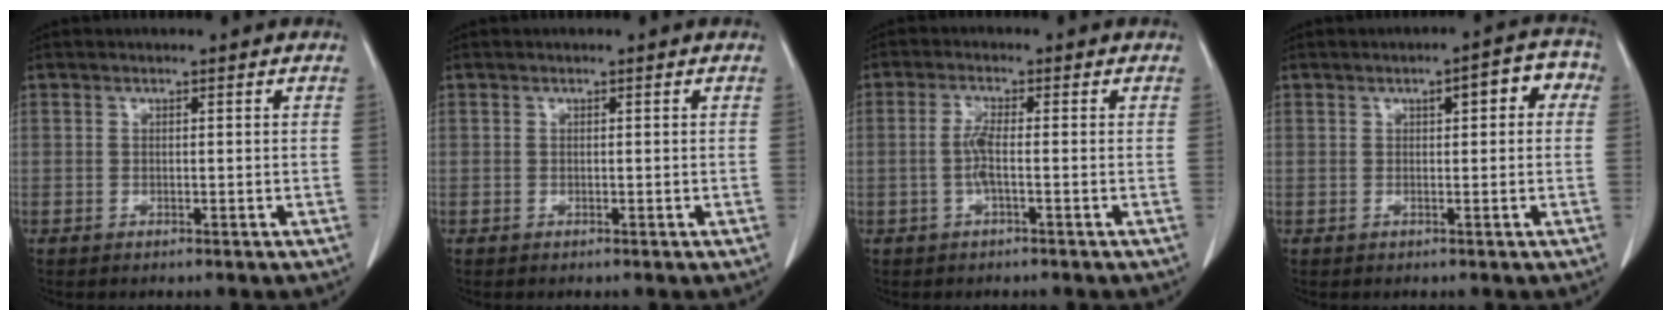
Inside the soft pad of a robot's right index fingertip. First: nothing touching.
{"total": 0.0}
{"total": 2.9, "force": [-0.6, 0.1, 2.8], "torque": [-0.060, 0.000, -0.014]}
{"total": 5.1, "force": [1.3, 1.4, 4.7], "torque": [-0.058, 0.026, 0.010]}